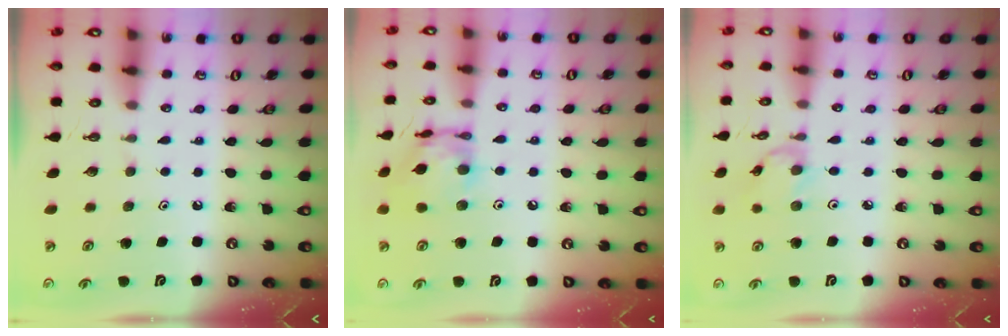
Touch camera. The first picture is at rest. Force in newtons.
{"total": 12.8, "press": 12.7, "slide": 1.2}
{"total": 3.7, "press": 3.7, "slide": 0.3}